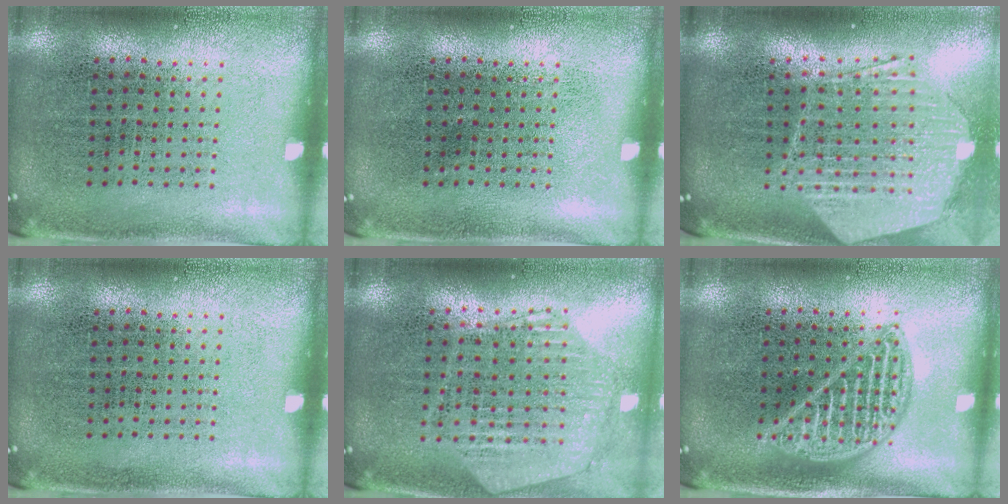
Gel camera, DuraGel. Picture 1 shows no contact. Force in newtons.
{"total": 0.0}
{"total": 2.3, "press": 1.9, "slide": 1.3}
{"total": 0.0}
{"total": 1.1, "press": 1.1, "slide": 0.2}
{"total": 2.2, "press": 2.1, "slide": 0.3}